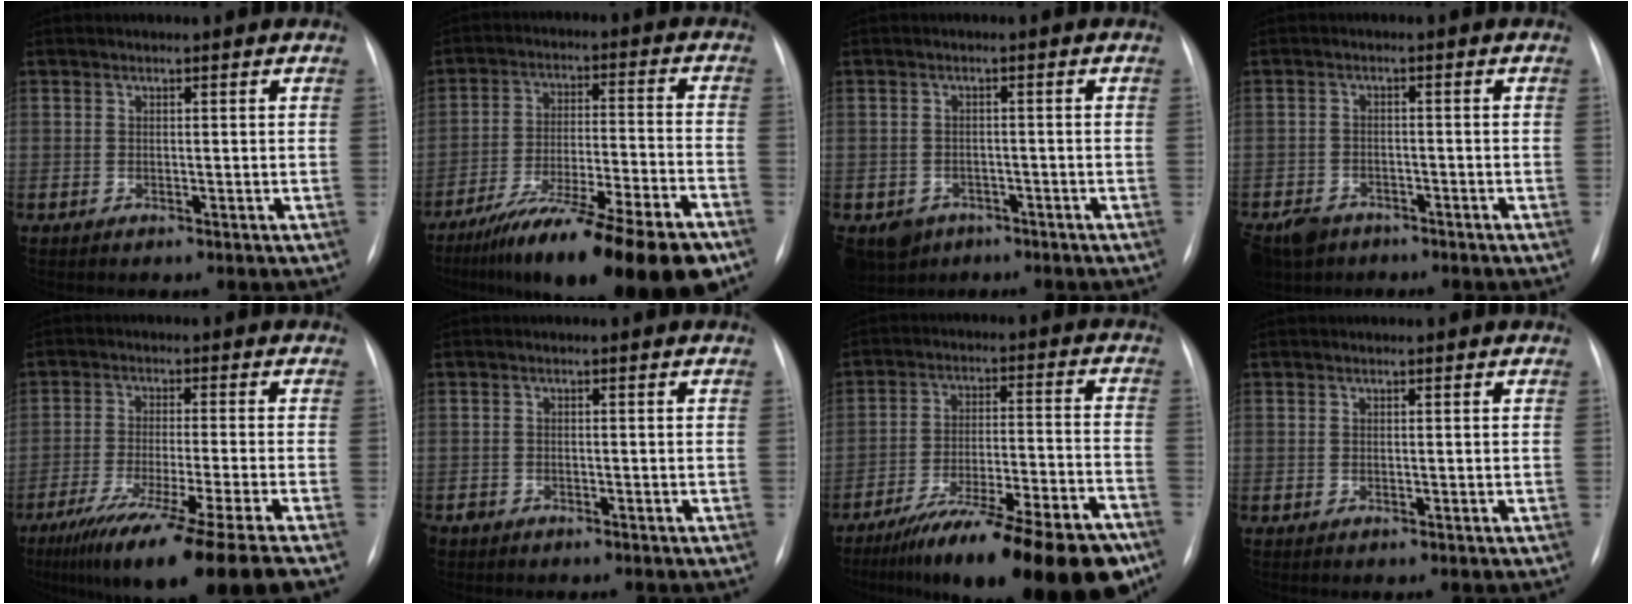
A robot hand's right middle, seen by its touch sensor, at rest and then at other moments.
{"total": 20.8, "force": [-15.2, 1.3, 14.2], "torque": [-0.179, -0.019, -0.249]}
{"total": 5.4, "force": [-3.3, 4.2, 1.0], "torque": [-0.016, 0.006, -0.045]}
{"total": 7.9, "force": [-5.7, 4.9, 2.4], "torque": [-0.059, -0.005, -0.095]}
{"total": 17.4, "force": [-12.7, -1.9, 11.8], "torque": [-0.163, -0.060, -0.203]}
{"total": 1.8, "force": [-1.5, 1.0, 0.2], "torque": [-0.008, 0.001, -0.024]}
{"total": 22.2, "force": [-16.8, 2.2, 14.3], "torque": [-0.164, -0.004, -0.267]}
{"total": 0.0}